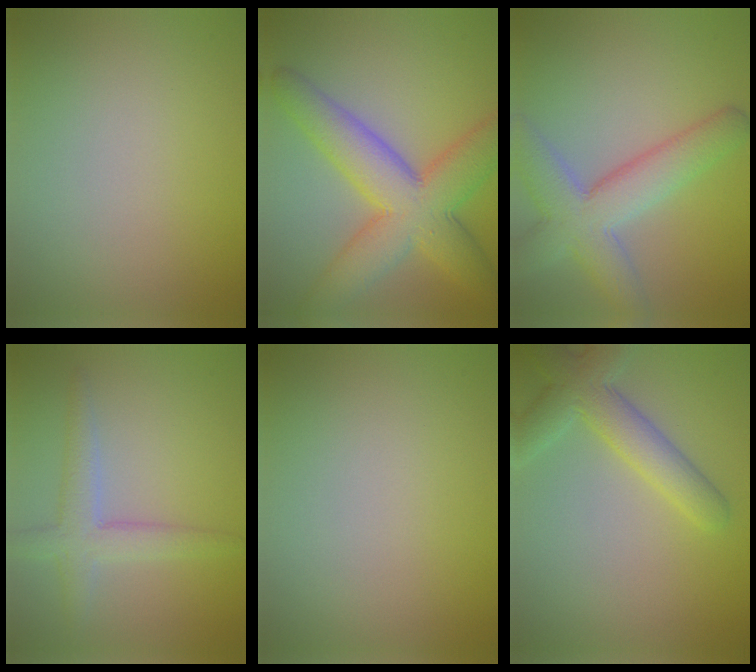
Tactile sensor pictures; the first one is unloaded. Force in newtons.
{"total": 9.4, "press": 9.4, "slide": 0.1}
{"total": 6.9, "press": 6.9, "slide": 0.3}
{"total": 3.4, "press": 3.4, "slide": 0.2}
{"total": 0.0}
{"total": 5.0, "press": 4.9, "slide": 0.3}